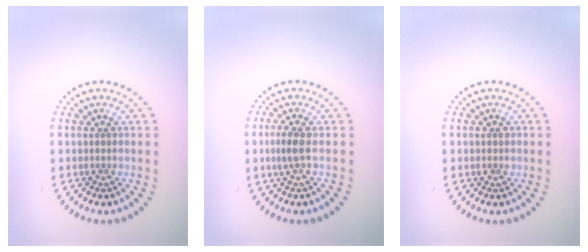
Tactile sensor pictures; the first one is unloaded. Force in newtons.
{"total": 1.8, "press": 1.6, "slide": 0.9}
{"total": 1.0, "press": 1.0, "slide": 0.2}